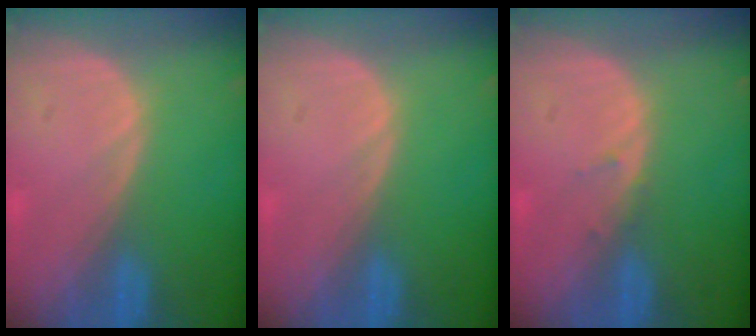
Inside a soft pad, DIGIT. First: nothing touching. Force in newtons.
{"total": 0.0}
{"total": 0.9, "press": 0.6, "slide": 0.6}